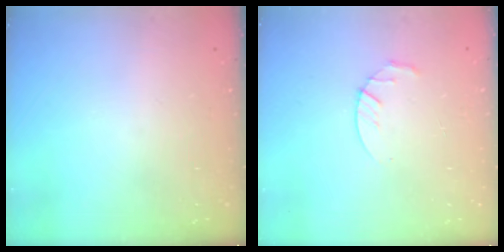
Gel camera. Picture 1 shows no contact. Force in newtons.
{"total": 3.0, "press": 2.9, "slide": 0.5}